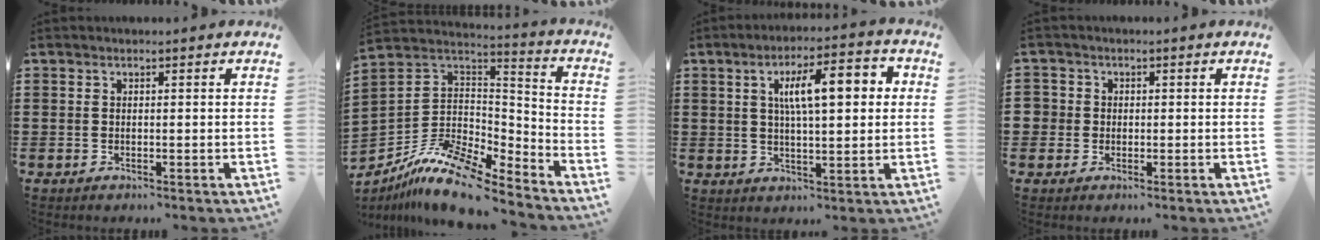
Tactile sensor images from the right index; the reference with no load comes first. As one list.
[{"total": 11.6, "force": [-9.0, 4.0, 6.1], "torque": [-0.132, 0.021, -0.177]}, {"total": 9.1, "force": [2.1, 3.0, 8.4], "torque": [-0.155, 0.011, 0.030]}, {"total": 2.1, "force": [-0.2, 2.1, 0.2], "torque": [-0.014, 0.008, -0.006]}]